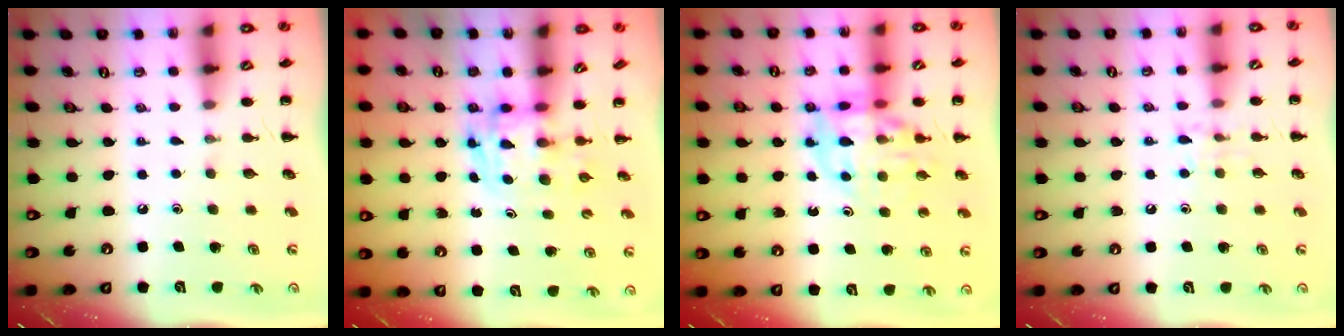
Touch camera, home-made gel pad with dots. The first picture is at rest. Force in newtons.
{"total": 3.6, "press": 3.5, "slide": 0.6}
{"total": 11.9, "press": 11.5, "slide": 3.1}
{"total": 6.3, "press": 6.2, "slide": 1.3}